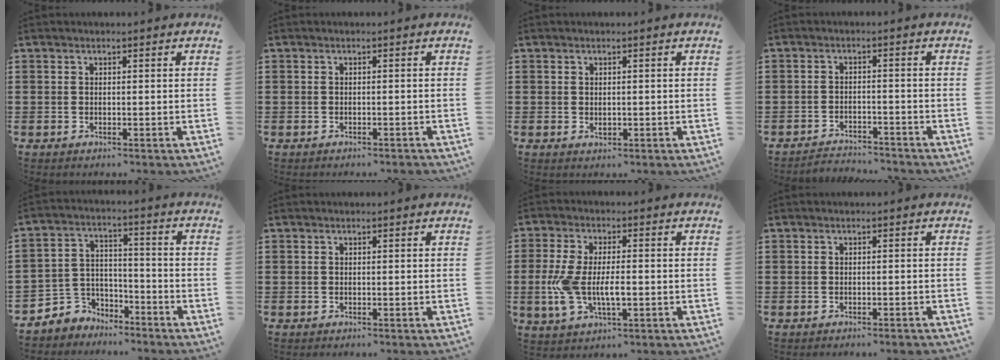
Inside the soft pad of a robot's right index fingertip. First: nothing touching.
{"total": 0.7, "force": [-0.6, -0.1, 0.1], "torque": [-0.005, -0.004, -0.012]}
{"total": 0.9, "force": [0.1, 0.7, 0.6], "torque": [-0.013, 0.004, 0.001]}
{"total": 2.8, "force": [-2.8, 0.0, 0.0], "torque": [-0.008, -0.001, -0.060]}
{"total": 4.7, "force": [-3.9, 2.6, -0.1], "torque": [-0.023, 0.002, -0.085]}
{"total": 0.0}
{"total": 7.8, "force": [-1.2, 3.6, 6.8], "torque": [-0.161, -0.005, -0.029]}
{"total": 0.8, "force": [-0.7, -0.1, 0.3], "torque": [-0.007, -0.004, -0.013]}